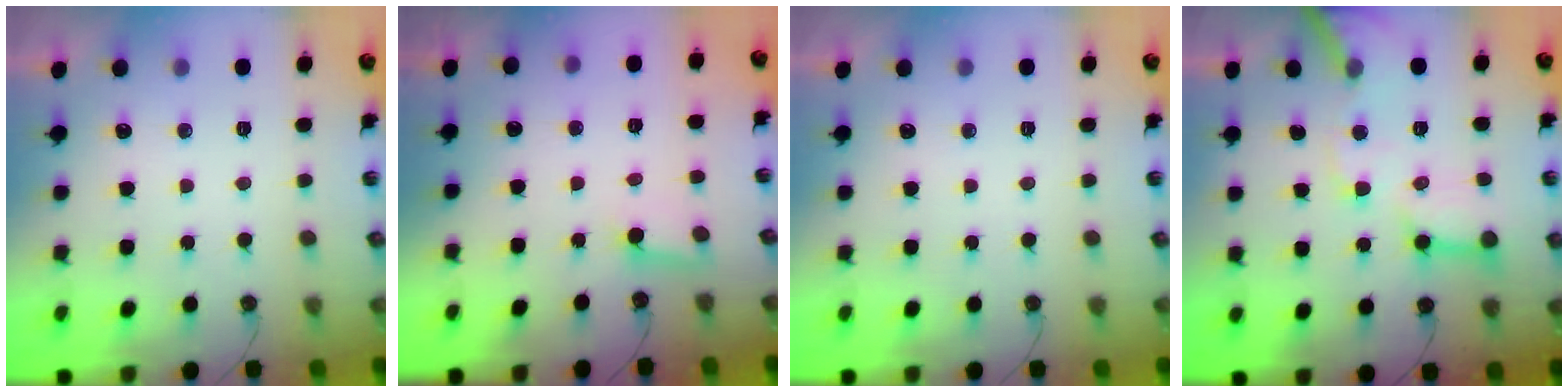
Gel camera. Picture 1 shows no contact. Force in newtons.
{"total": 2.7, "press": 2.7, "slide": 0.4}
{"total": 0.0}
{"total": 13.8, "press": 13.7, "slide": 1.3}